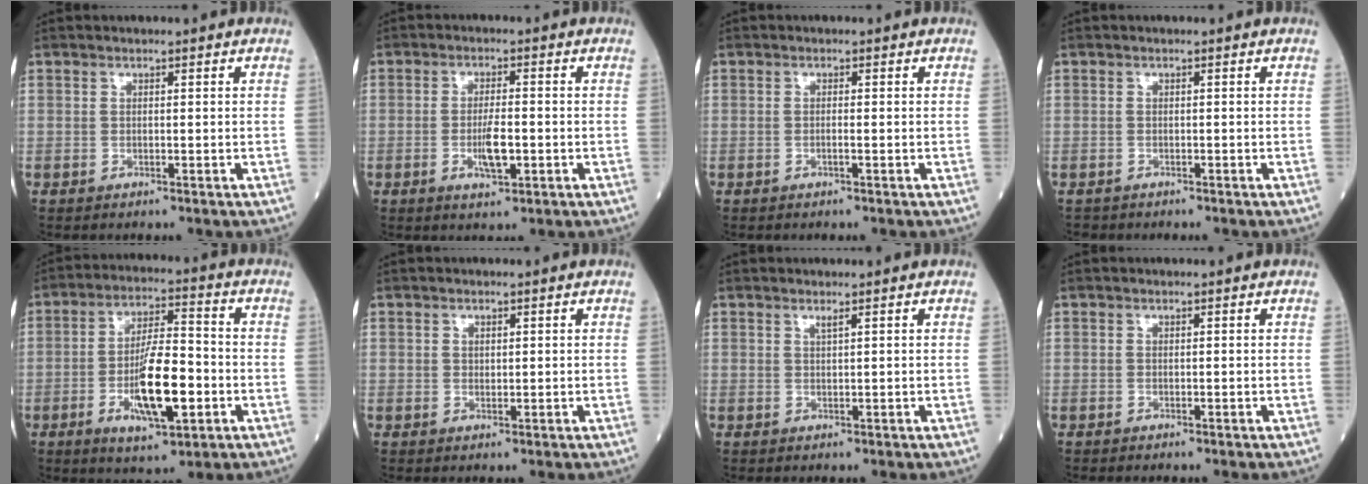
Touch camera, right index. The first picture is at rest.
{"total": 4.6, "force": [-1.2, 1.0, 4.3], "torque": [-0.085, -0.003, -0.018]}
{"total": 0.6, "force": [-0.3, -0.1, 0.6], "torque": [-0.013, 0.001, -0.006]}
{"total": 1.1, "force": [-0.9, 0.6, -0.1], "torque": [-0.009, 0.001, -0.018]}
{"total": 12.0, "force": [-3.4, 3.0, 11.2], "torque": [-0.206, -0.004, -0.054]}
{"total": 0.8, "force": [0.3, 0.6, 0.4], "torque": [-0.003, -0.001, 0.005]}
{"total": 0.7, "force": [0.5, -0.2, 0.4], "torque": [-0.019, -0.005, 0.012]}
{"total": 0.0}